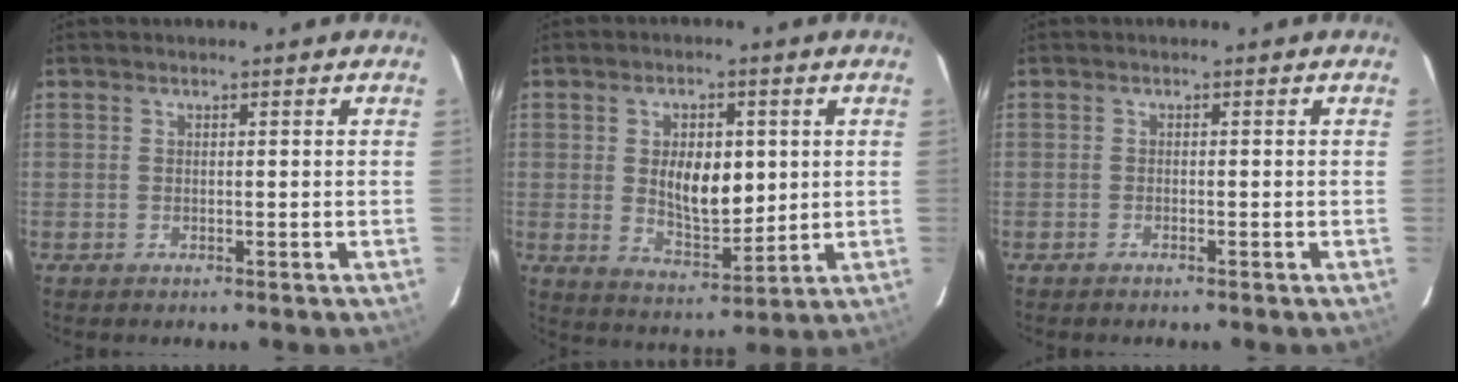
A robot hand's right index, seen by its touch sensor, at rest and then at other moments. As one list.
[{"total": 9.8, "force": [1.2, 5.2, 8.2], "torque": [-0.143, -0.003, 0.030]}, {"total": 0.7, "force": [-0.6, 0.1, 0.2], "torque": [-0.005, 0.000, -0.014]}]